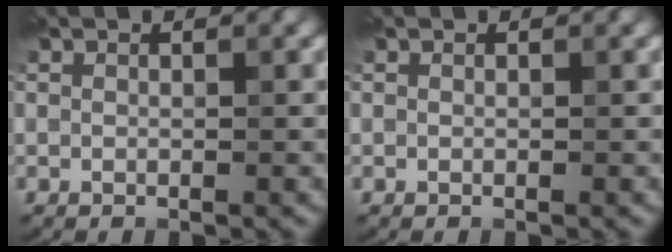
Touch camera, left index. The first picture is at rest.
{"total": 0.0}